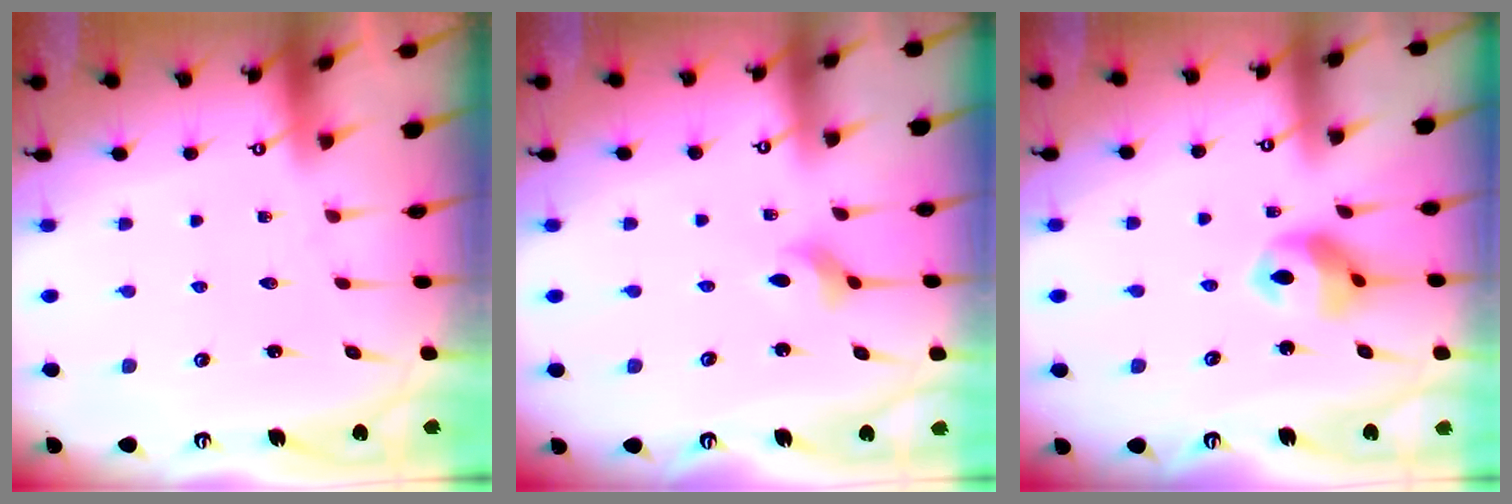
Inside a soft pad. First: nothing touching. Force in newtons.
{"total": 2.9, "press": 2.9, "slide": 0.7}
{"total": 10.2, "press": 10.1, "slide": 1.0}